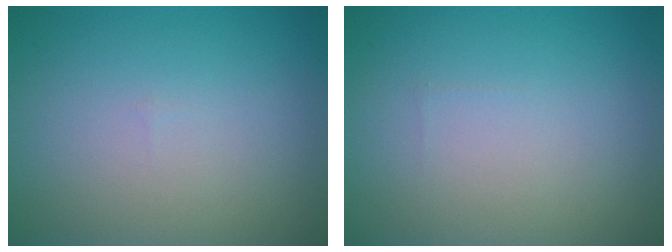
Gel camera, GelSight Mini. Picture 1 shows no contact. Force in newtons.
{"total": 0.0}